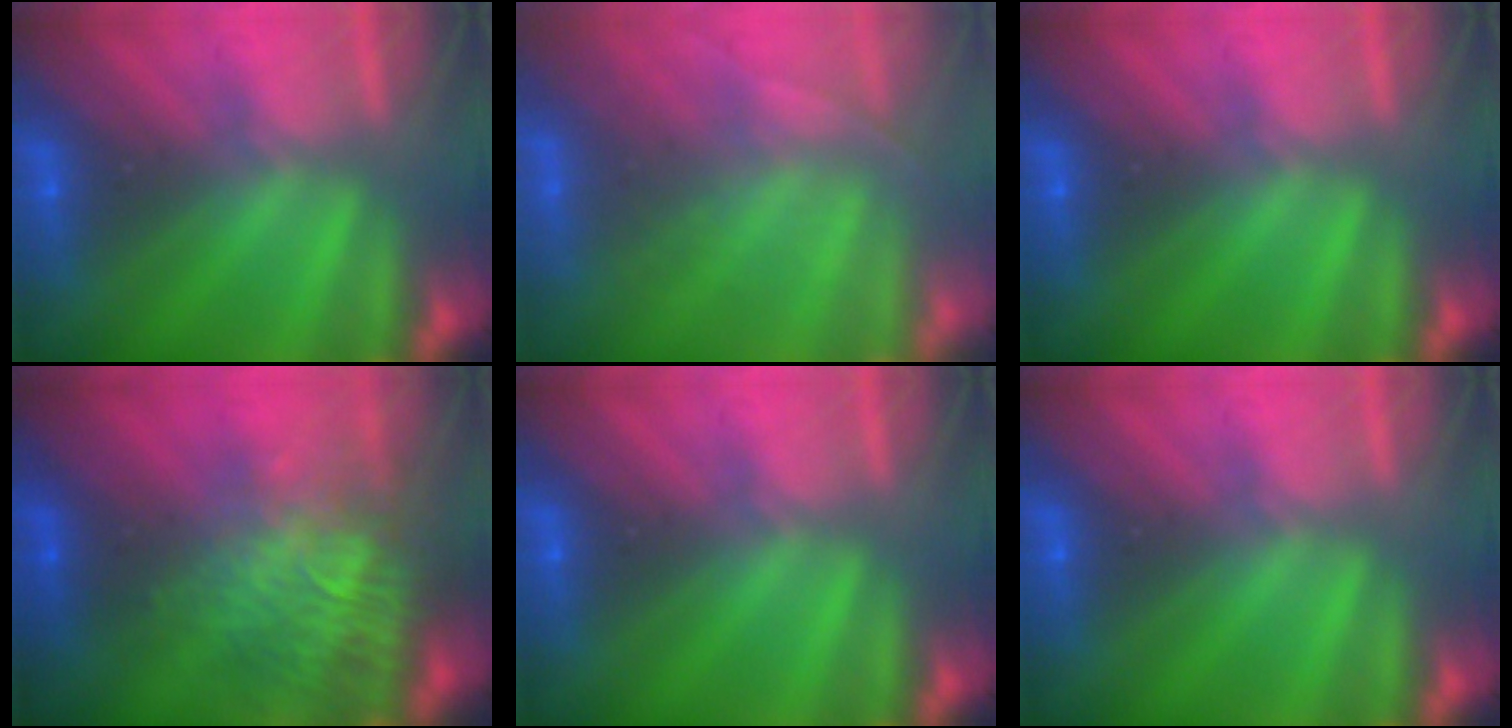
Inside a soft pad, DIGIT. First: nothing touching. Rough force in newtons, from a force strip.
{"total": 1.9}
{"total": 0.0}
{"total": 5.5}
{"total": 0.0}
{"total": 0.0}